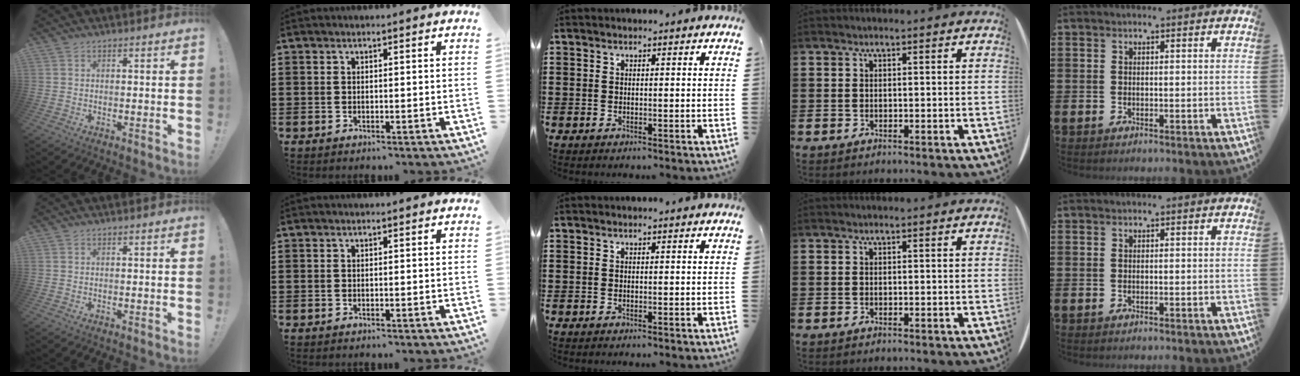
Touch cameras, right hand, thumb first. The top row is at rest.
{}